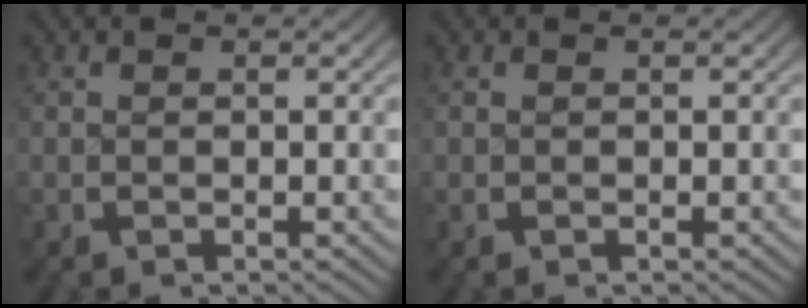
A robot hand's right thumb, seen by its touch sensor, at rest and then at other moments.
{"total": 0.0}